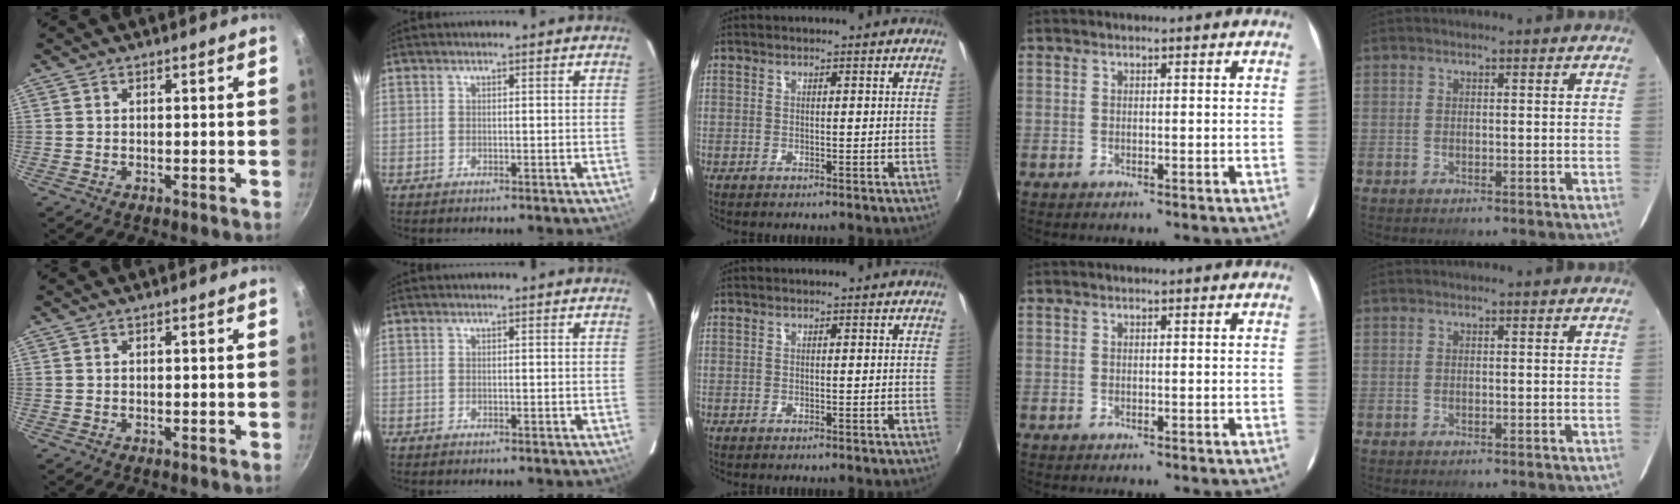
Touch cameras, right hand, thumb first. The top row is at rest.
{}